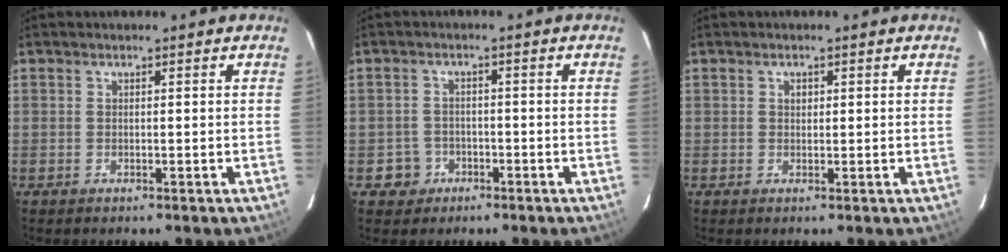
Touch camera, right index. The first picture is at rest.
{"total": 4.1, "force": [-1.9, 3.6, 0.0], "torque": [-0.009, 0.017, -0.029]}
{"total": 1.1, "force": [0.3, 1.0, 0.5], "torque": [-0.006, 0.005, 0.006]}